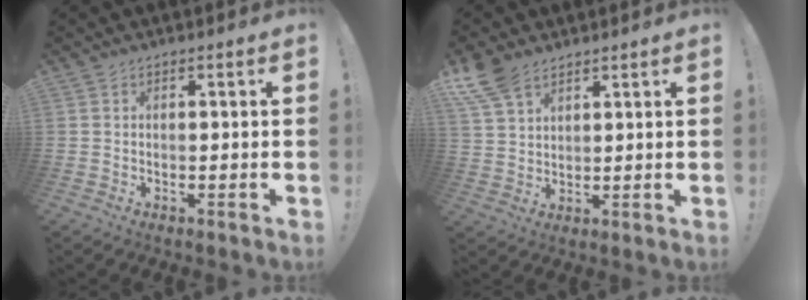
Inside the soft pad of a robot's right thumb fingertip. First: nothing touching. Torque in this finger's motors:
{"motor_torque": [-0.54, 0.67, 0.14, 0.06, 0.07]}